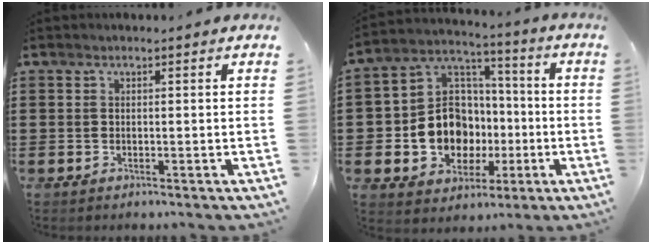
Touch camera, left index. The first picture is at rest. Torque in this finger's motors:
{"motor_torque": [2.14, 0.00, 0.83, 0.14]}